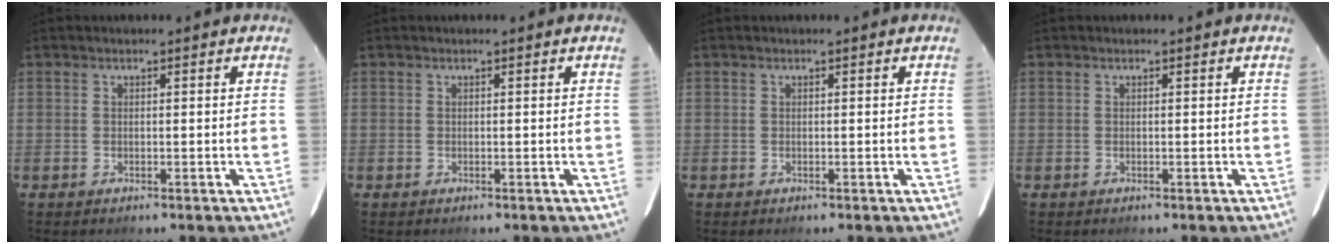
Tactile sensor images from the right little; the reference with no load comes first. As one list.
[{"total": 0.0}, {"total": 0.0}, {"total": 0.0}]